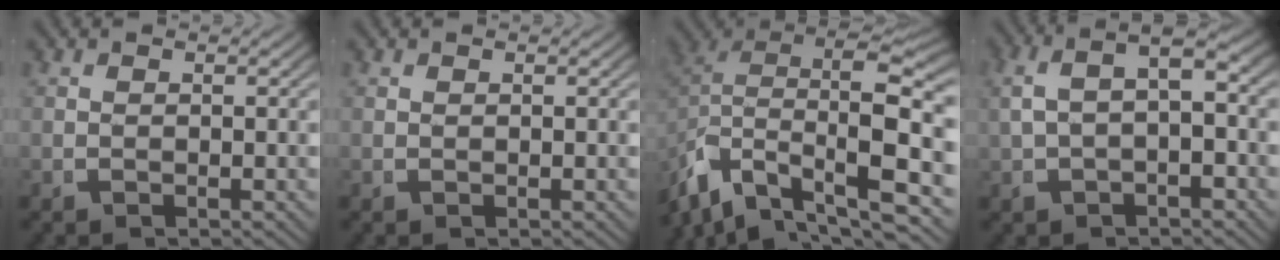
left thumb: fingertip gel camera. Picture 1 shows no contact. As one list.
[{"total": 0.0}, {"total": 14.5, "force": [-2.4, 9.3, 10.9], "torque": [-0.170, -0.025, -0.041]}, {"total": 5.9, "force": [0.8, 3.4, 4.8], "torque": [-0.079, 0.017, 0.012]}]